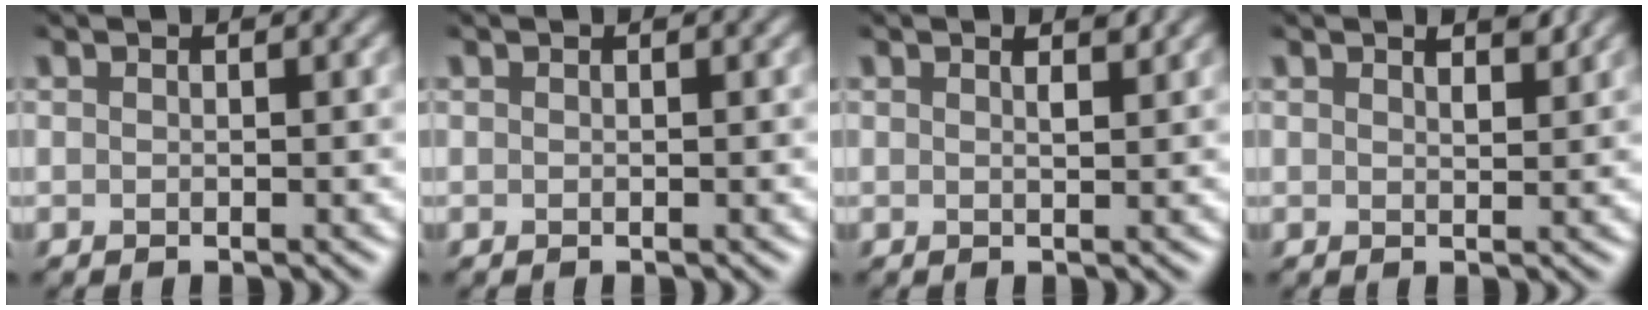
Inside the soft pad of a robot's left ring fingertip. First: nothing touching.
{"total": 0.0}
{"total": 1.1, "force": [0.8, 0.1, 0.8], "torque": [-0.012, 0.000, 0.011]}
{"total": 1.4, "force": [1.1, 0.4, 0.8], "torque": [-0.012, 0.000, 0.018]}